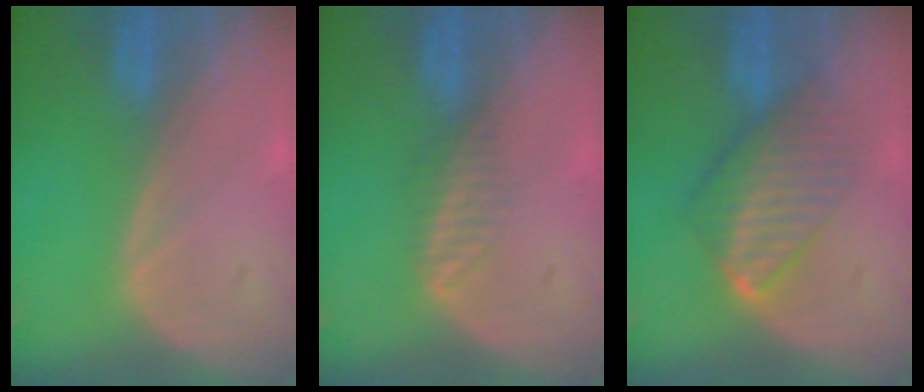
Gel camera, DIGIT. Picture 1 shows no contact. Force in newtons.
{"total": 2.0, "press": 1.8, "slide": 0.8}
{"total": 6.5, "press": 6.4, "slide": 0.9}